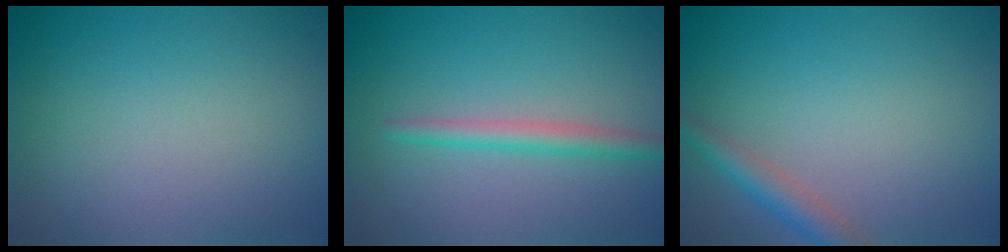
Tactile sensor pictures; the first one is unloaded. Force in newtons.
{"total": 2.1, "press": 2.1, "slide": 0.1}
{"total": 2.4, "press": 2.4, "slide": 0.1}